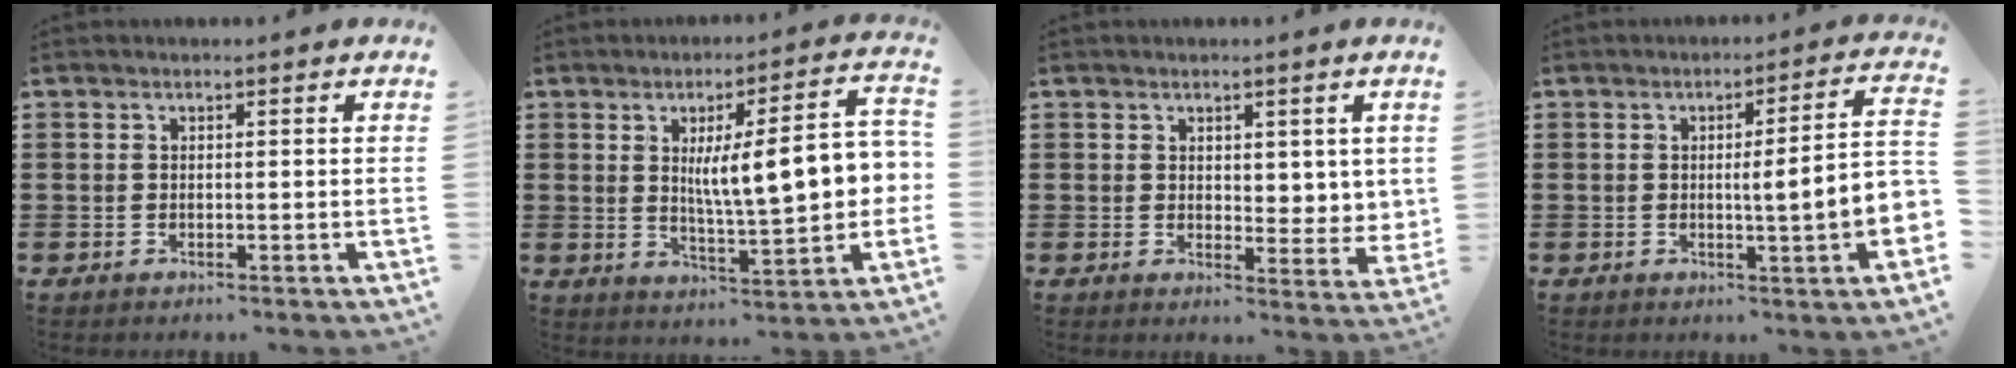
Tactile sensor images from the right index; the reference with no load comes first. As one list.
[{"total": 12.0, "force": [1.6, 2.9, 11.5], "torque": [-0.176, -0.005, 0.020]}, {"total": 3.4, "force": [2.3, 2.2, 1.1], "torque": [-0.015, -0.001, 0.041]}, {"total": 6.2, "force": [-0.5, -0.1, 6.2], "torque": [-0.101, -0.020, -0.015]}]